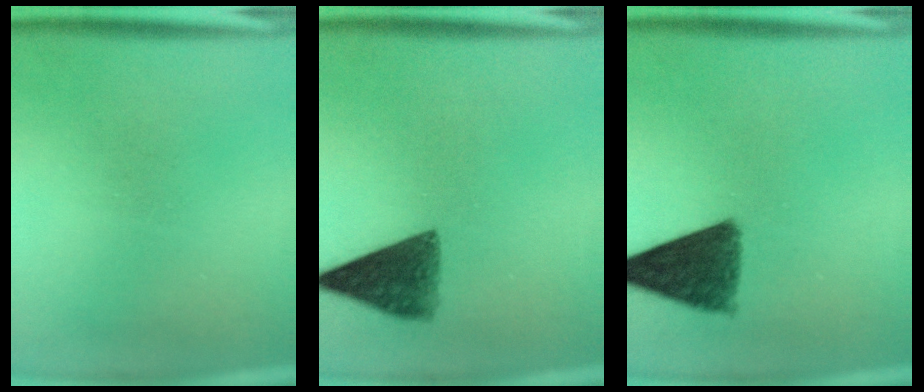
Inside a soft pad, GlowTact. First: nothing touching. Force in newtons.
{"total": 7.2}
{"total": 9.7}